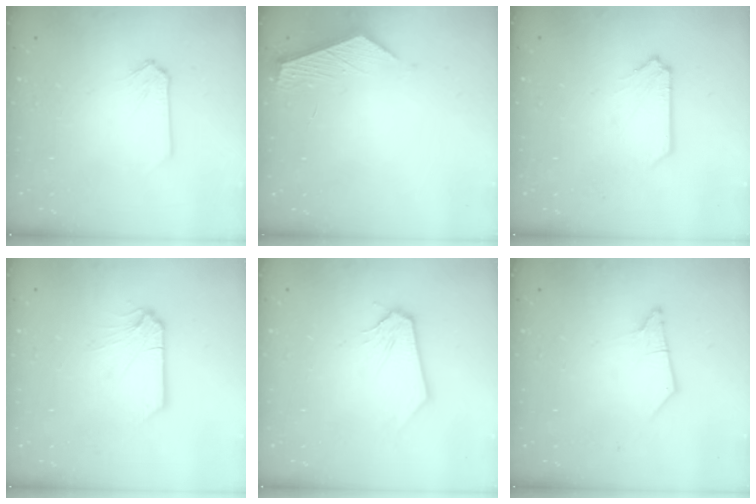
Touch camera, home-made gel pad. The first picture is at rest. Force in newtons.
{"total": 4.0, "press": 4.0, "slide": 0.4}
{"total": 1.0, "press": 1.0, "slide": 0.1}
{"total": 0.0}
{"total": 0.0}
{"total": 0.0}